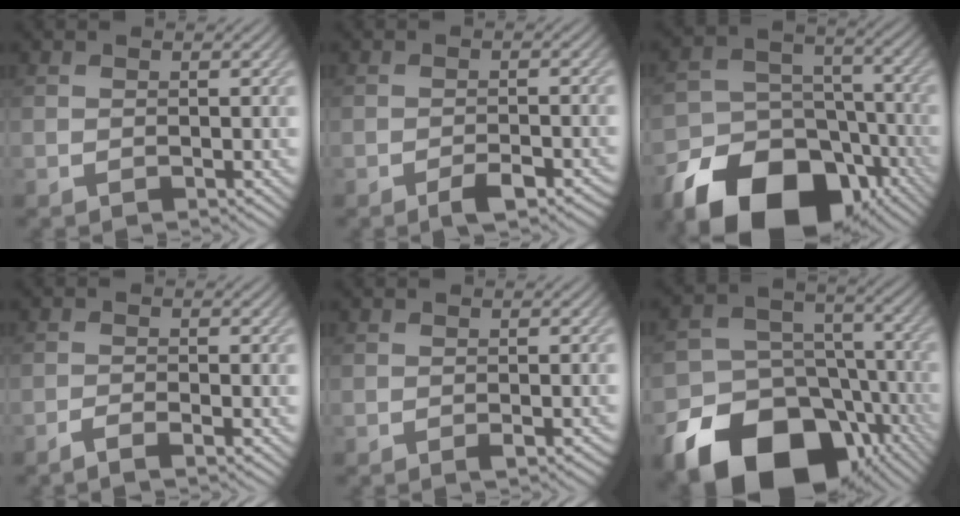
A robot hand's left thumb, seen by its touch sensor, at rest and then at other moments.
{"total": 2.8, "force": [-1.8, 0.8, 2.0], "torque": [-0.034, 0.001, -0.030]}
{"total": 17.3, "force": [-10.6, 11.1, 8.1], "torque": [-0.174, -0.046, -0.175]}
{"total": 1.9, "force": [-1.4, 0.2, 1.3], "torque": [-0.023, 0.001, -0.033]}
{"total": 1.0, "force": [-0.6, 0.2, 0.8], "torque": [-0.012, -0.001, -0.008]}
{"total": 21.4, "force": [-11.6, 15.3, 9.4], "torque": [-0.187, -0.061, -0.172]}